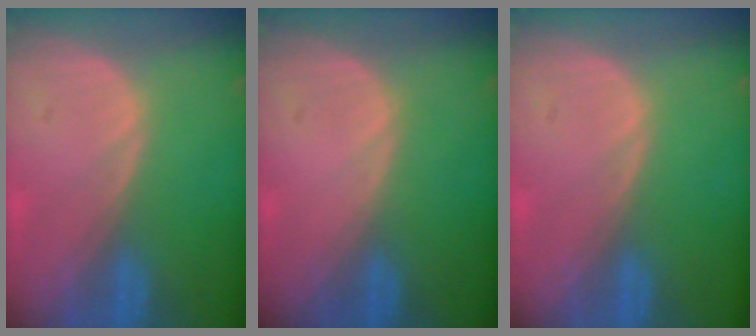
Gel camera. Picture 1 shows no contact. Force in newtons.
{"total": 0.0}
{"total": 0.0}